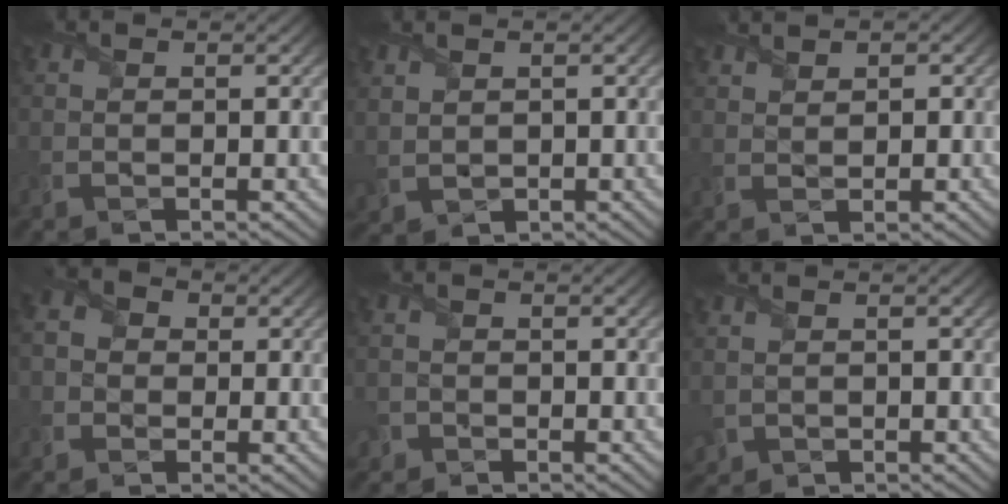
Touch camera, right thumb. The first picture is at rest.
{"total": 2.2, "force": [1.3, 1.5, 0.9], "torque": [-0.039, -0.002, 0.032]}
{"total": 2.5, "force": [2.0, 1.3, 0.7], "torque": [-0.022, -0.004, 0.046]}
{"total": 3.3, "force": [-0.2, 3.1, 1.1], "torque": [-0.036, 0.006, -0.012]}
{"total": 1.7, "force": [-1.0, 1.3, 0.0], "torque": [0.000, -0.001, -0.019]}
{"total": 1.3, "force": [0.3, 1.1, 0.5], "torque": [-0.026, -0.005, 0.008]}